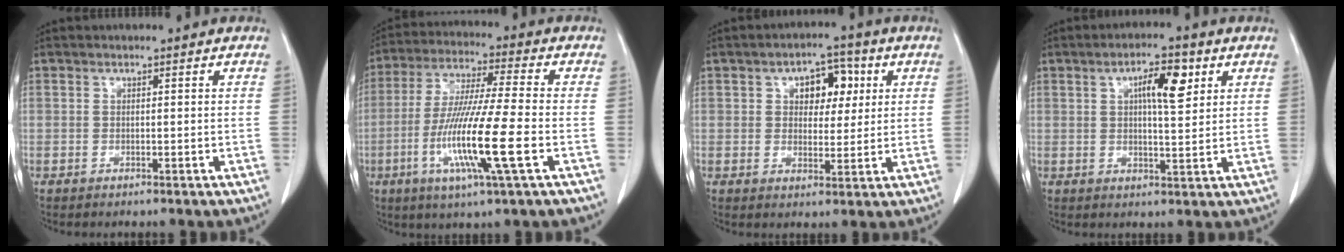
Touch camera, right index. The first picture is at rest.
{"total": 14.5, "force": [-4.2, -0.2, 13.9], "torque": [-0.277, -0.020, -0.082]}
{"total": 6.7, "force": [2.2, 4.0, 4.9], "torque": [-0.065, 0.020, 0.034]}
{"total": 6.7, "force": [2.5, 1.8, 5.9], "torque": [-0.098, 0.008, 0.040]}